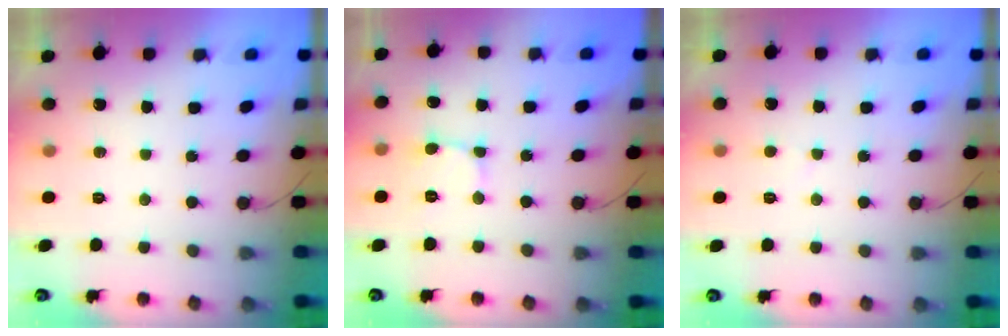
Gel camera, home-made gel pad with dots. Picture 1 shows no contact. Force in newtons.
{"total": 2.4, "press": 2.4, "slide": 0.1}
{"total": 2.7, "press": 2.7, "slide": 0.2}